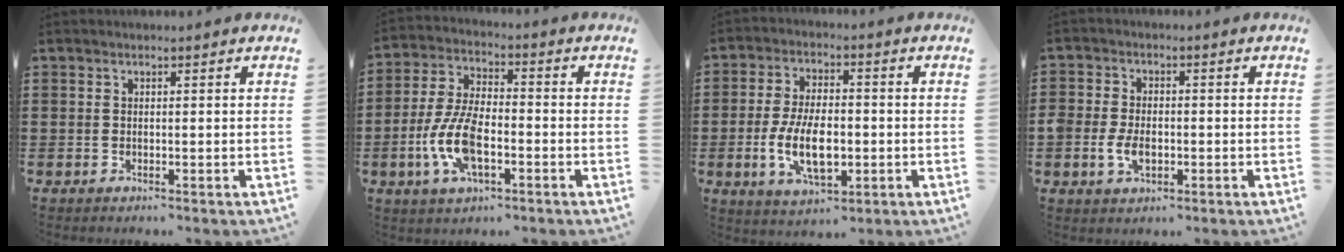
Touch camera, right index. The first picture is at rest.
{"total": 9.6, "force": [-2.9, 4.4, 8.1], "torque": [-0.197, -0.010, -0.060]}
{"total": 9.6, "force": [-2.0, 4.7, 8.1], "torque": [-0.169, -0.008, -0.040]}
{"total": 4.2, "force": [-1.0, 2.8, 3.0], "torque": [-0.072, 0.000, -0.020]}